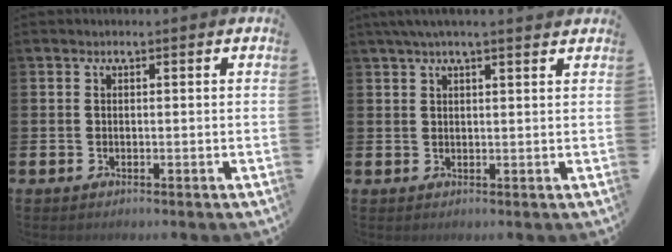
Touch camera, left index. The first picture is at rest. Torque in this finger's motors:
{"motor_torque": [1.08, -1.06, 0.56, 0.21]}